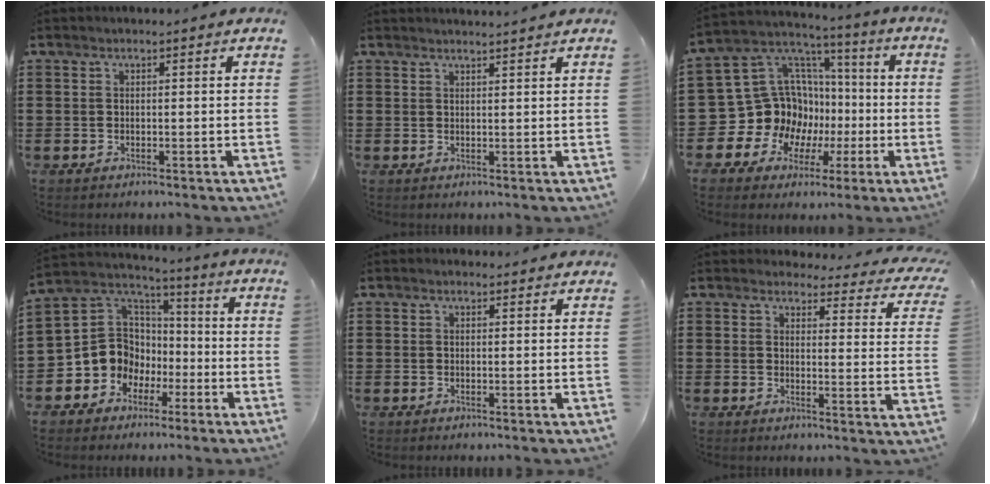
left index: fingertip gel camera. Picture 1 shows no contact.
{"total": 1.4, "force": [1.4, -0.2, 0.0], "torque": [-0.004, 0.000, 0.027]}
{"total": 15.2, "force": [-1.7, 14.2, 5.2], "torque": [-0.141, -0.032, 0.000]}
{"total": 9.8, "force": [-2.6, 9.1, 2.7], "torque": [-0.104, -0.001, -0.048]}
{"total": 0.9, "force": [0.9, 0.3, 0.2], "torque": [-0.005, 0.002, 0.017]}
{"total": 3.8, "force": [3.5, 0.8, 1.1], "torque": [-0.032, -0.019, 0.060]}